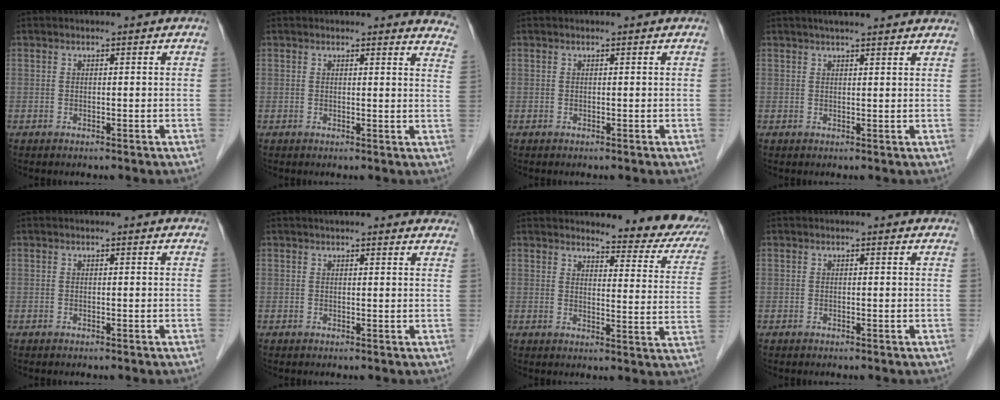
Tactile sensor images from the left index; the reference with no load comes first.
{"total": 7.5, "force": [7.4, 0.8, 0.6], "torque": [0.025, -0.046, 0.040]}
{"total": 0.0}
{"total": 9.5, "force": [8.2, 0.9, 4.7], "torque": [-0.059, 0.027, 0.093]}
{"total": 1.4, "force": [1.3, 0.2, 0.4], "torque": [-0.014, 0.007, 0.010]}
{"total": 11.4, "force": [10.3, 2.2, 4.3], "torque": [-0.037, 0.021, 0.109]}
{"total": 12.9, "force": [11.7, 2.4, 4.8], "torque": [-0.033, -0.047, 0.112]}
{"total": 2.1, "force": [2.0, 0.5, 0.4], "torque": [-0.013, 0.000, 0.011]}